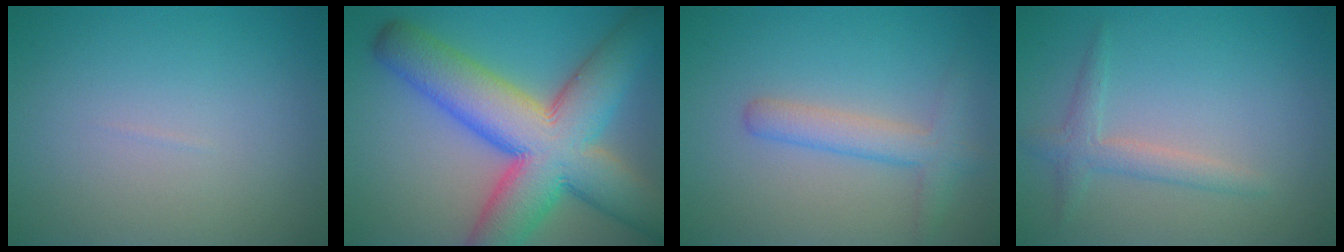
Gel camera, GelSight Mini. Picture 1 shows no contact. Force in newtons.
{"total": 13.6, "press": 13.6, "slide": 0.6}
{"total": 2.9, "press": 2.9, "slide": 0.2}
{"total": 2.1, "press": 2.1, "slide": 0.1}